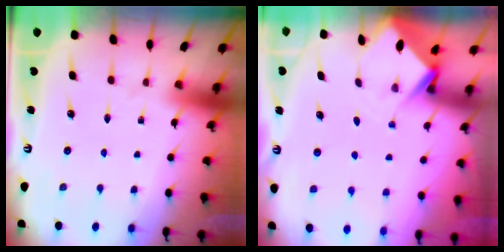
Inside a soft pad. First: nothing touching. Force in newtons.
{"total": 3.2, "press": 3.2, "slide": 0.2}